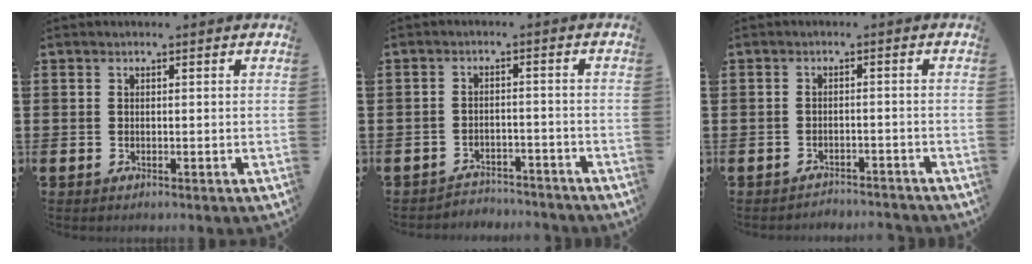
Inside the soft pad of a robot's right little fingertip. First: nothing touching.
{"total": 2.6, "force": [-2.6, 0.3, -0.3], "torque": [-0.005, 0.004, -0.058]}
{"total": 1.8, "force": [-1.8, 0.0, -0.1], "torque": [-0.003, 0.003, -0.039]}